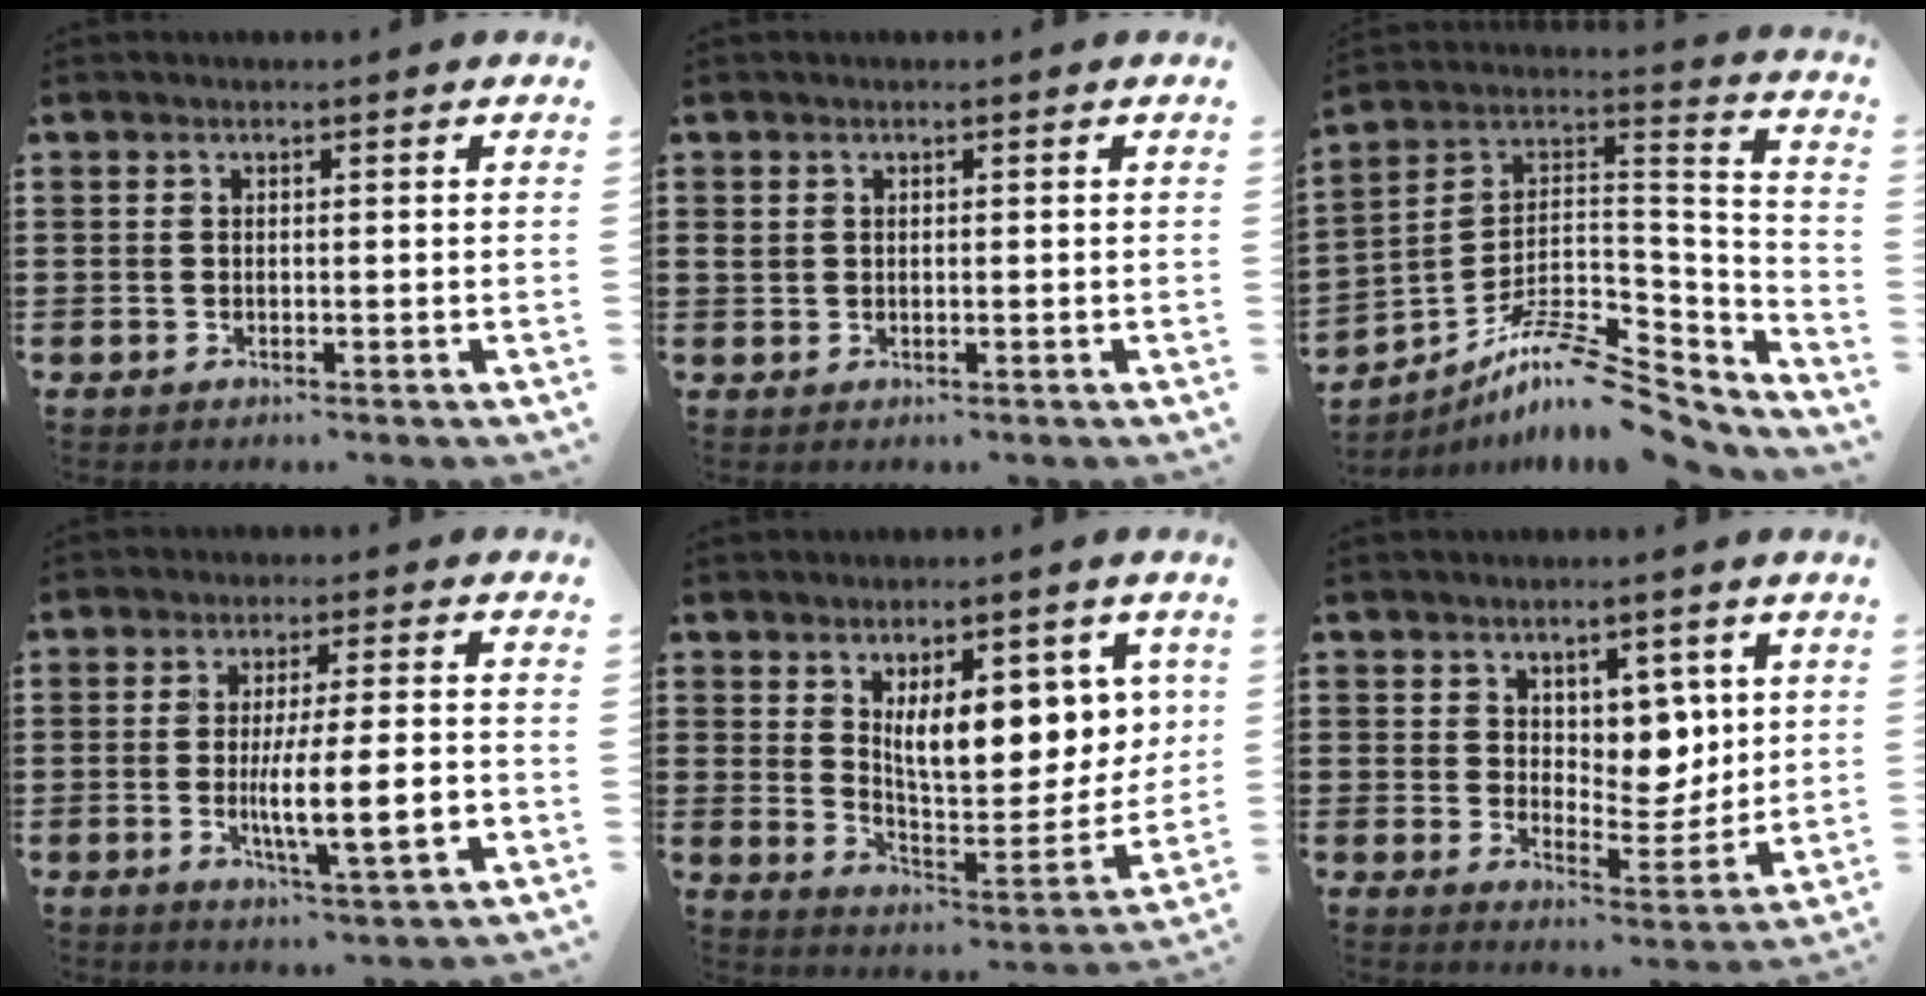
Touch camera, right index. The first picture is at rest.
{"total": 0.9, "force": [0.4, 0.7, 0.3], "torque": [-0.009, 0.005, 0.007]}
{"total": 11.0, "force": [-8.6, 3.0, 6.2], "torque": [-0.112, 0.014, -0.167]}
{"total": 9.6, "force": [-2.0, 1.8, 9.2], "torque": [-0.157, -0.012, -0.035]}
{"total": 10.8, "force": [4.5, 4.7, 8.7], "torque": [-0.130, -0.022, 0.073]}
{"total": 6.0, "force": [3.2, 4.5, 2.5], "torque": [-0.045, -0.010, 0.055]}